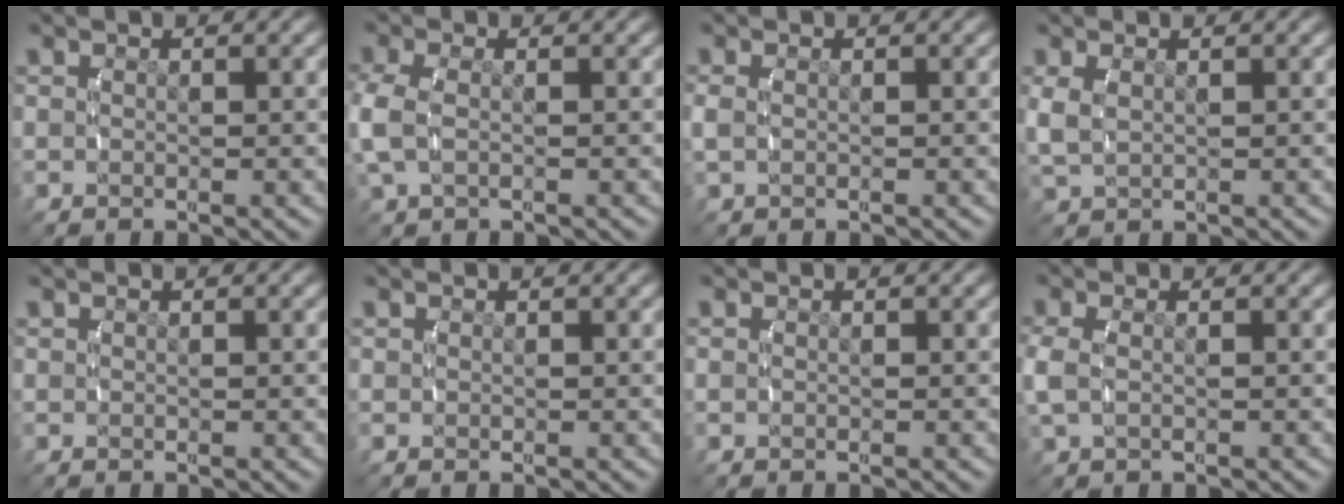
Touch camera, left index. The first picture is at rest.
{"total": 2.4, "force": [0.0, 1.3, 2.0], "torque": [-0.069, -0.009, 0.009]}
{"total": 1.2, "force": [0.0, 0.8, 0.9], "torque": [-0.035, -0.008, 0.007]}
{"total": 2.2, "force": [0.6, 1.6, 1.5], "torque": [-0.046, -0.008, 0.024]}
{"total": 0.0}
{"total": 0.0}
{"total": 0.6, "force": [-0.1, 0.4, 0.4], "torque": [-0.009, -0.002, -0.004]}
{"total": 1.8, "force": [0.1, 0.9, 1.5], "torque": [-0.053, -0.007, 0.011]}